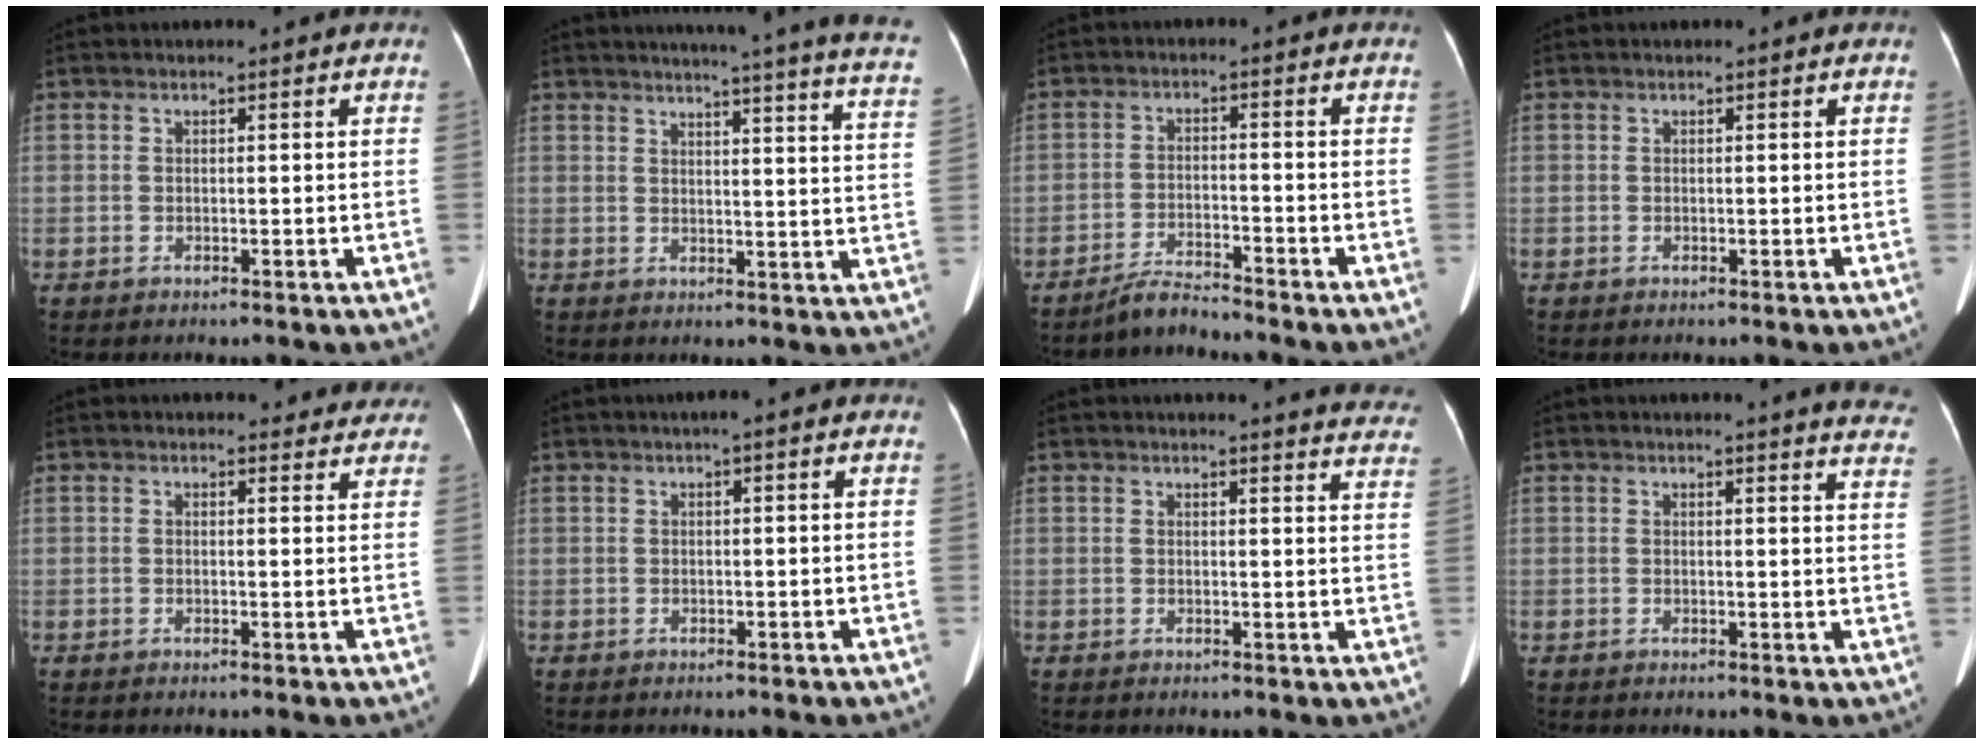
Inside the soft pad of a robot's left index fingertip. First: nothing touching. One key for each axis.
{"total": 22.5, "fx": 19.9, "fy": -0.4, "fz": 10.5, "tx": -0.138, "ty": -0.069, "tz": 0.218}
{"total": 3.8, "fx": -3.7, "fy": -0.6, "fz": 0.3, "tx": -0.014, "ty": -0.019, "tz": -0.068}
{"total": 0.0}
{"total": 5.2, "fx": 4.8, "fy": 1.9, "fz": 0.4, "tx": 0.014, "ty": -0.006, "tz": 0.035}
{"total": 1.2, "fx": 0.5, "fy": 0.1, "fz": 1.1, "tx": -0.019, "ty": 0.004, "tz": 0.005}
{"total": 12.9, "fx": 12.5, "fy": 1.2, "fz": 2.9, "tx": -0.007, "ty": -0.071, "tz": 0.104}
{"total": 10.8, "fx": 10.4, "fy": 0.7, "fz": 3.2, "tx": -0.014, "ty": -0.060, "tz": 0.081}